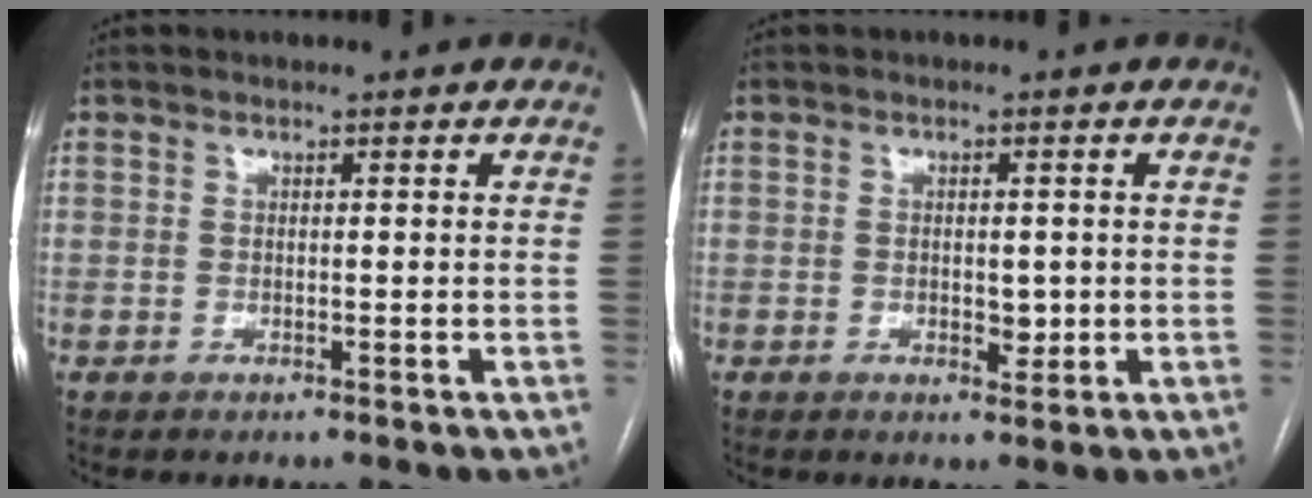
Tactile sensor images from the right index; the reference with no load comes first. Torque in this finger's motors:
{"motor_torque": [0.00, 0.03, -0.01, 0.00]}